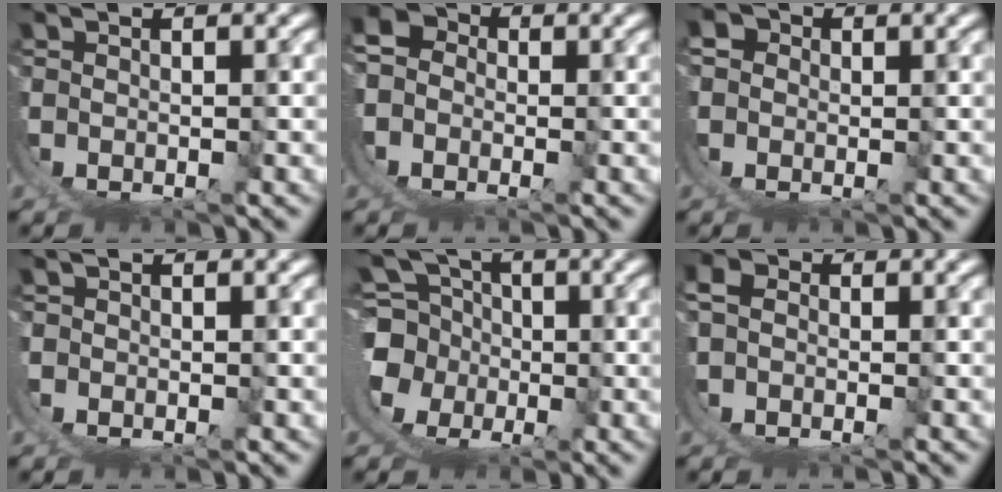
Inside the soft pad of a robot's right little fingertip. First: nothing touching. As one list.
[{"total": 7.7, "force": [0.2, 6.9, 3.4], "torque": [-0.077, -0.001, -0.013]}, {"total": 4.8, "force": [0.2, 4.6, 1.5], "torque": [-0.044, 0.002, -0.012]}, {"total": 0.7, "force": [-0.3, 0.6, -0.1], "torque": [0.001, 0.000, -0.009]}, {"total": 11.0, "force": [-0.5, 10.2, 4.3], "torque": [-0.114, -0.035, -0.006]}, {"total": 3.8, "force": [-0.6, 3.6, 1.1], "torque": [-0.031, -0.001, -0.023]}]